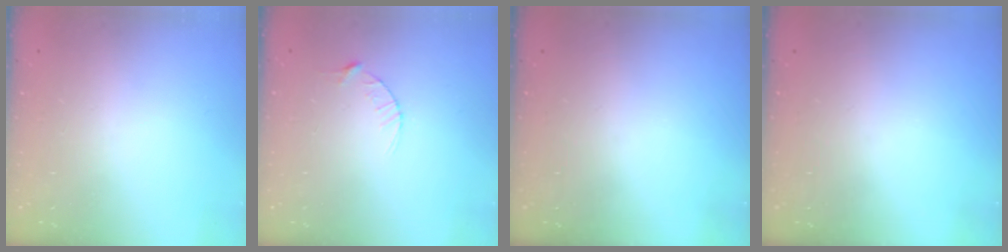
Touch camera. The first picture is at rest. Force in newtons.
{"total": 2.9, "press": 2.9, "slide": 0.4}
{"total": 0.0}
{"total": 0.0}